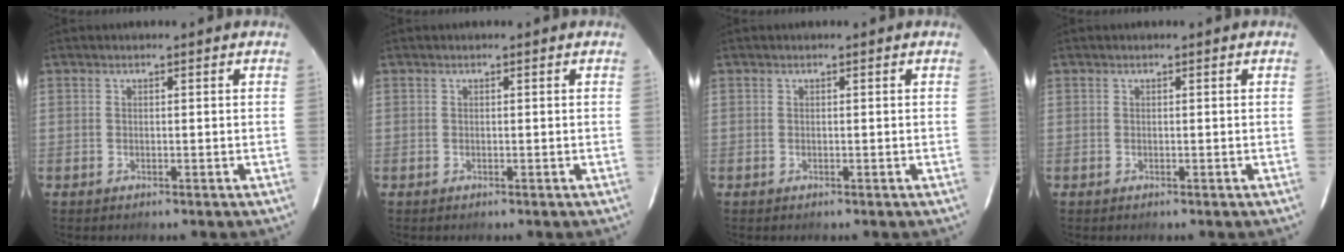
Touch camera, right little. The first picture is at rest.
{"total": 0.0}
{"total": 0.0}
{"total": 0.0}